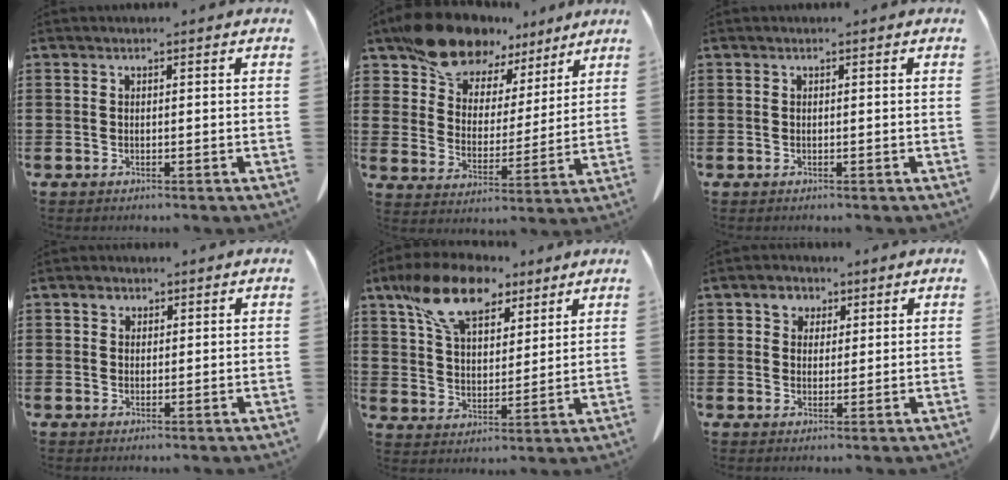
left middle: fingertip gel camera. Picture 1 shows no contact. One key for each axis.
{"total": 12.0, "fx": 10.2, "fy": 5.6, "fz": 2.9, "tx": -0.097, "ty": -0.058, "tz": 0.194}
{"total": 0.0}
{"total": 1.7, "fx": 1.0, "fy": 1.2, "fz": 0.7, "tx": -0.009, "ty": 0.001, "tz": 0.017}
{"total": 12.5, "fx": 8.6, "fy": 5.6, "fz": 7.1, "tx": -0.155, "ty": -0.009, "tz": 0.161}
{"total": 3.1, "fx": 1.8, "fy": 2.4, "fz": 0.9, "tx": -0.020, "ty": 0.010, "tz": 0.029}